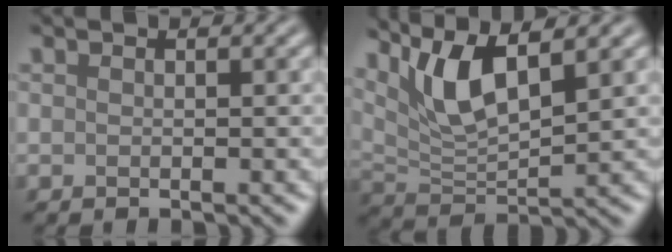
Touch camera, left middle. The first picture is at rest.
{"total": 5.8, "force": [3.3, 1.6, 4.5], "torque": [-0.096, 0.000, 0.065]}